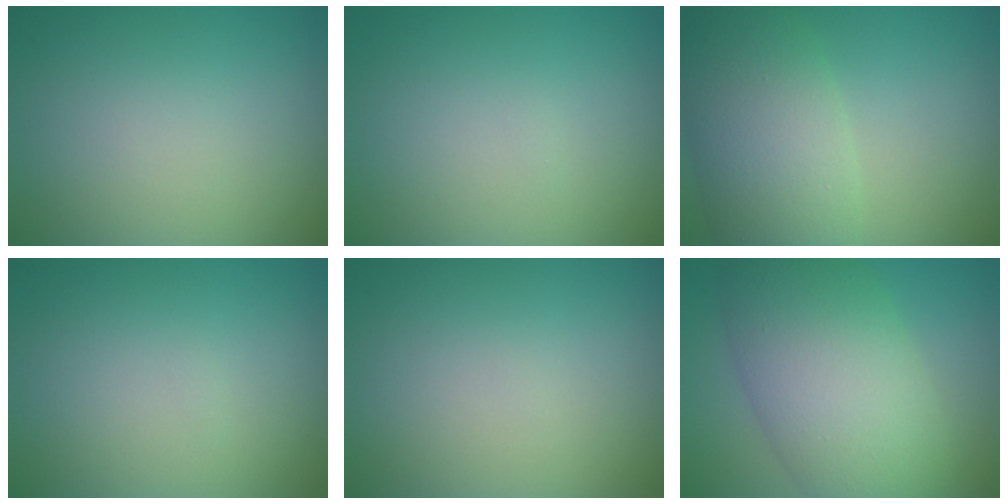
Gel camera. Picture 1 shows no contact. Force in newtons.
{"total": 0.0}
{"total": 7.3, "press": 7.3, "slide": 0.2}
{"total": 0.0}
{"total": 0.0}
{"total": 9.9, "press": 9.9, "slide": 0.5}